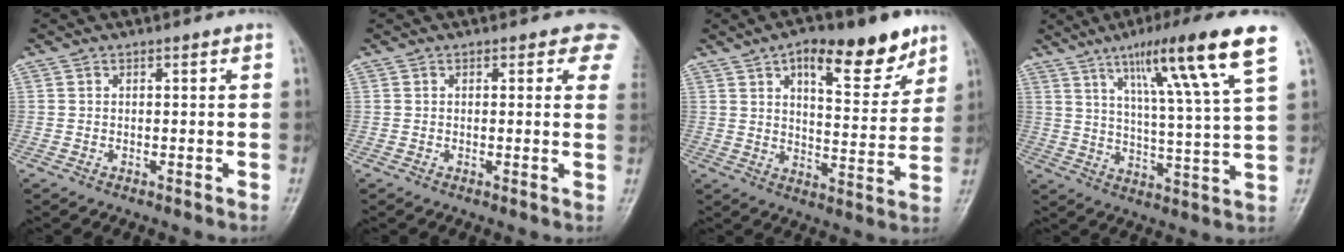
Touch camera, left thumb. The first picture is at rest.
{"total": 4.1, "force": [2.5, 2.2, 2.4], "torque": [0.007, -0.007, 0.010]}
{"total": 14.6, "force": [8.8, 6.0, 10.0], "torque": [-0.100, -0.042, 0.128]}
{"total": 16.9, "force": [9.3, 1.0, 14.0], "torque": [-0.219, -0.035, 0.144]}